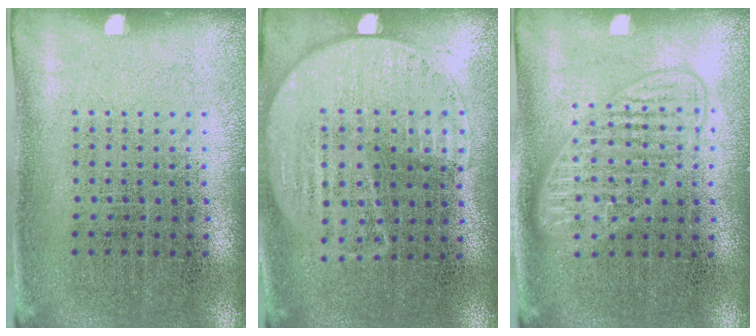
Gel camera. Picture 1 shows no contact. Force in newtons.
{"total": 1.2, "press": 1.1, "slide": 0.5}
{"total": 1.4, "press": 1.4, "slide": 0.3}